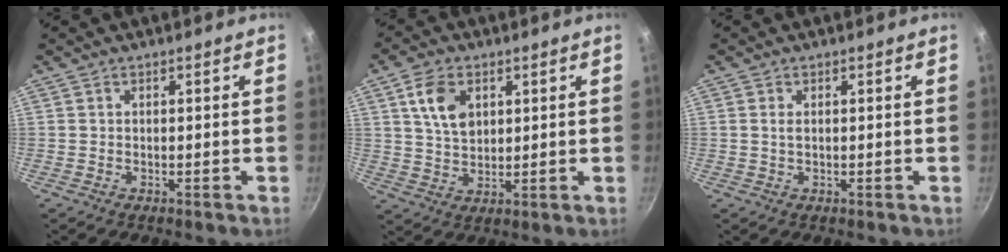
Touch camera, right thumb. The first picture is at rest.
{"total": 8.1, "force": [3.0, 5.3, 5.3], "torque": [-0.086, -0.011, 0.060]}
{"total": 1.2, "force": [0.3, 0.6, 1.0], "torque": [-0.020, 0.000, 0.003]}